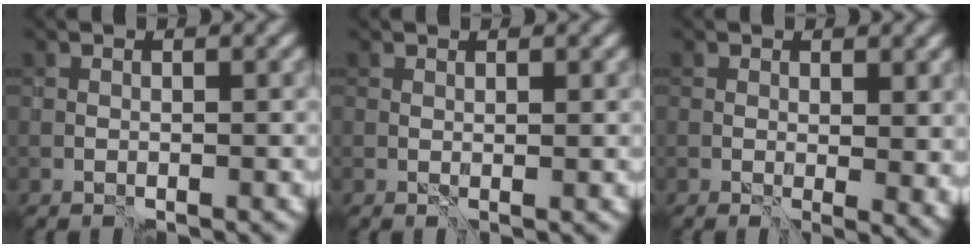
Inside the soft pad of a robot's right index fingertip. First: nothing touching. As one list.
[{"total": 0.7, "force": [0.6, -0.5, 0.2], "torque": [-0.001, 0.003, 0.010]}, {"total": 3.5, "force": [0.5, 1.6, 3.1], "torque": [-0.036, -0.014, 0.012]}]